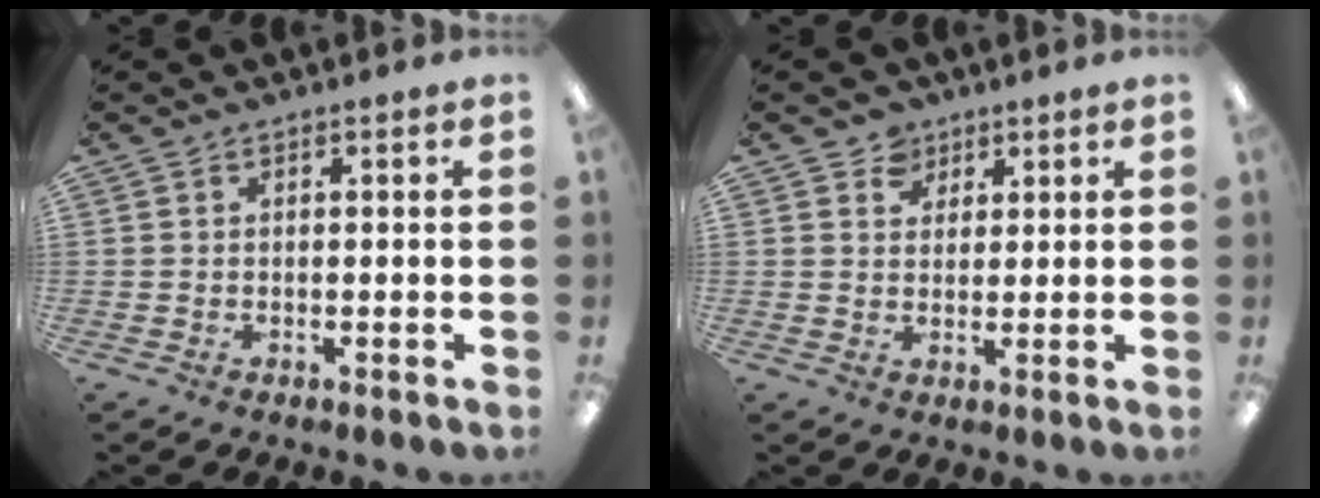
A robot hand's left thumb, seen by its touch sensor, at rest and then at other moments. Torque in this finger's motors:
{"motor_torque": [0.00, -0.04, -0.11, -0.08, 0.00]}